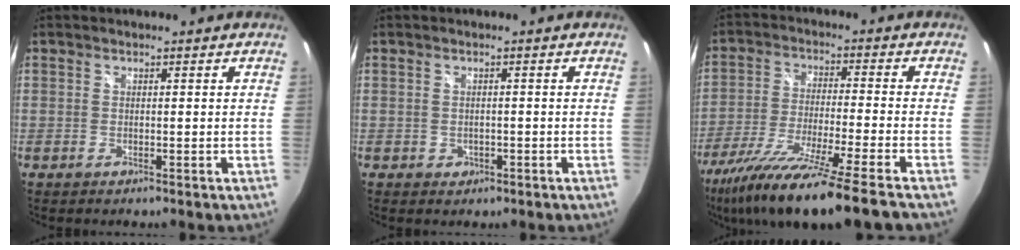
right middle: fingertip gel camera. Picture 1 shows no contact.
{"total": 1.4, "force": [-0.3, 1.3, 0.4], "torque": [-0.007, -0.002, -0.002]}
{"total": 18.7, "force": [-14.6, -0.9, 11.6], "torque": [-0.222, -0.061, -0.250]}